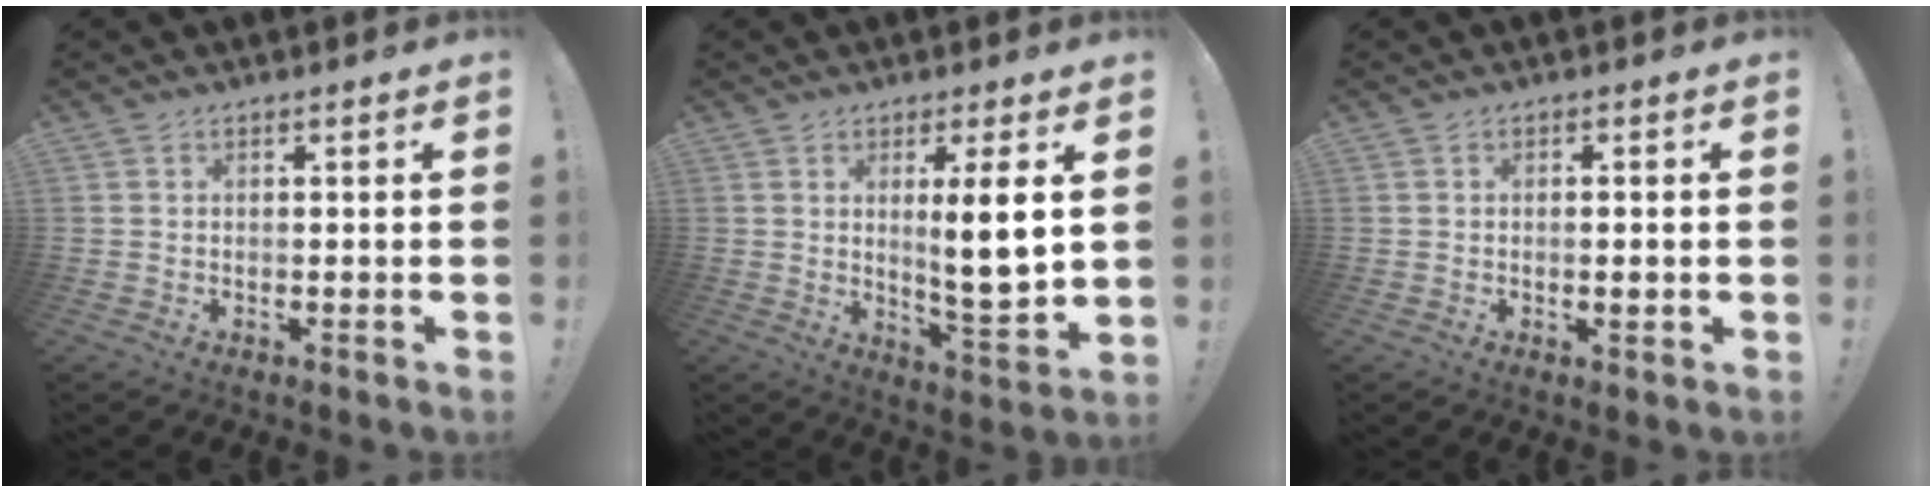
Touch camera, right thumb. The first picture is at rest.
{"total": 9.9, "force": [2.5, 0.6, 9.6], "torque": [-0.153, -0.016, 0.035]}
{"total": 1.8, "force": [-0.5, 0.4, 1.7], "torque": [-0.018, -0.002, -0.010]}